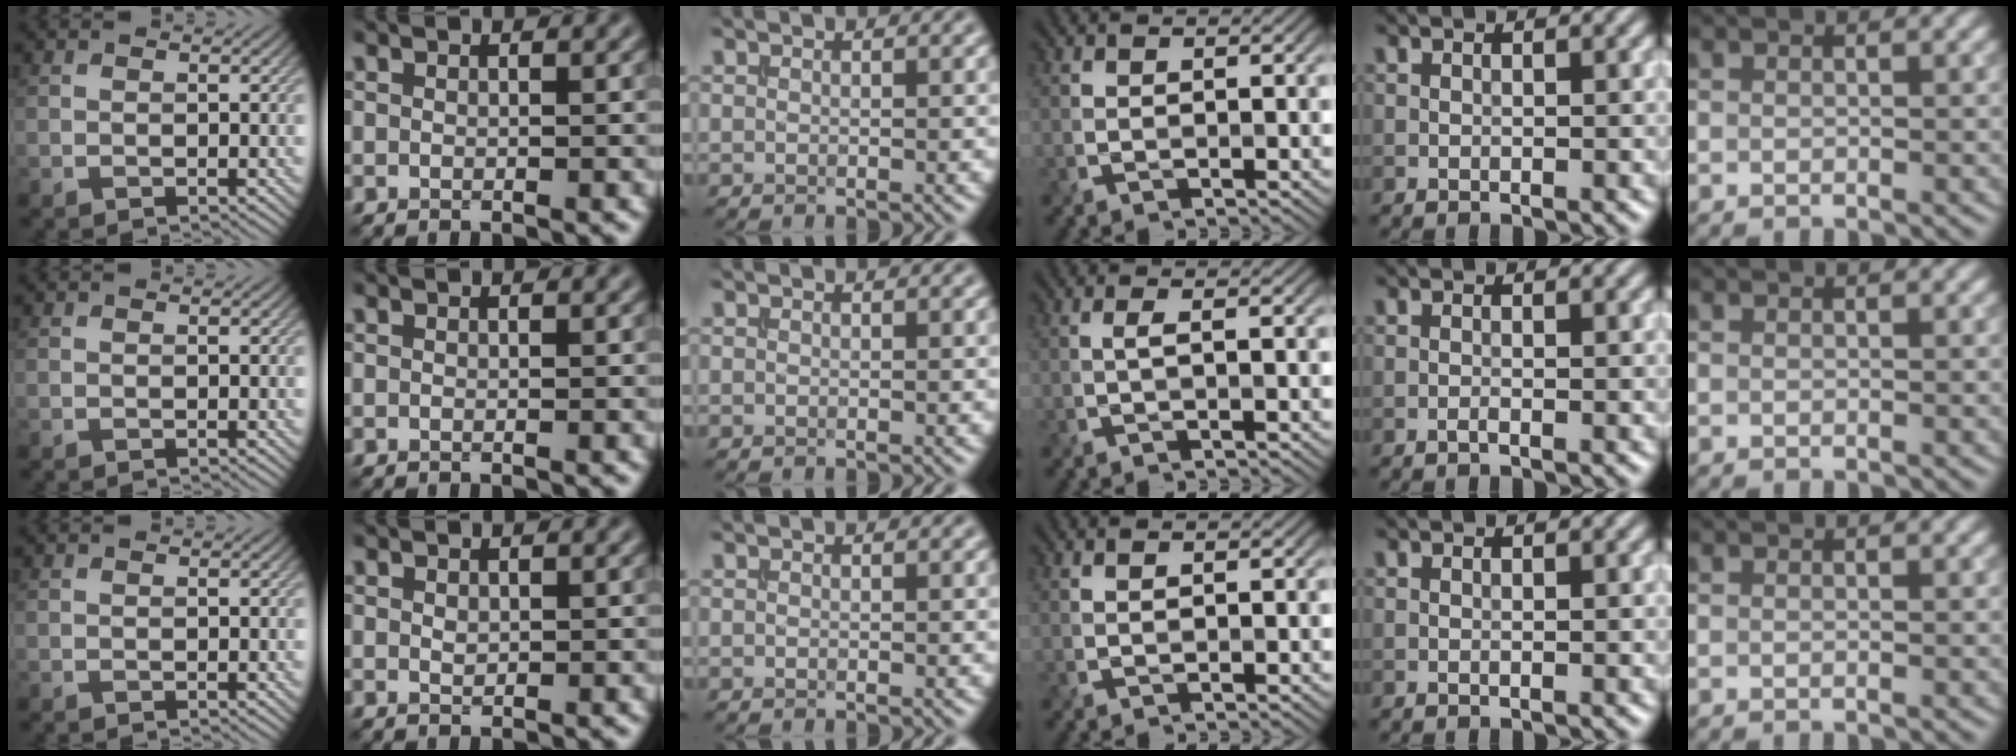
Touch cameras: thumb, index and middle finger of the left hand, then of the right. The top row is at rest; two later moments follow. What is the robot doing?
{"motion": "insert", "object": "drawer"}